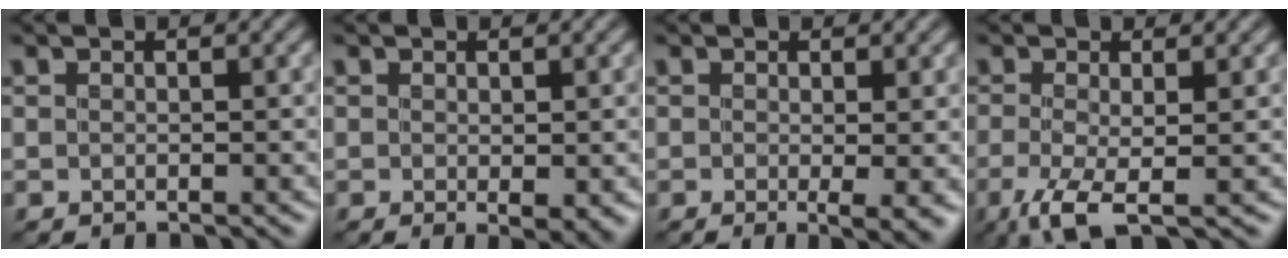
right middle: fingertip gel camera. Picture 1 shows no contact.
{"total": 1.7, "force": [-0.1, 0.3, 1.7], "torque": [-0.025, -0.005, 0.002]}
{"total": 2.9, "force": [0.0, 0.4, 2.9], "torque": [-0.037, -0.011, 0.002]}
{"total": 4.1, "force": [-1.6, 1.0, 3.7], "torque": [-0.087, -0.011, -0.034]}